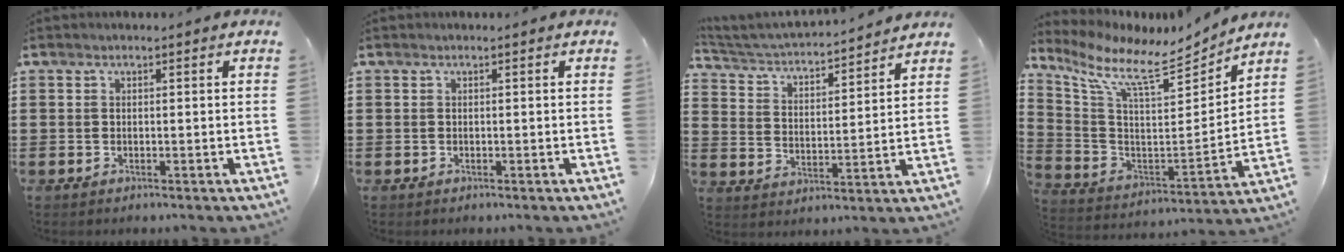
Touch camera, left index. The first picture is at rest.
{"total": 0.0}
{"total": 3.1, "force": [3.1, 0.0, 0.6], "torque": [-0.034, -0.030, 0.043]}
{"total": 9.7, "force": [8.0, 1.7, 5.3], "torque": [-0.137, -0.061, 0.130]}